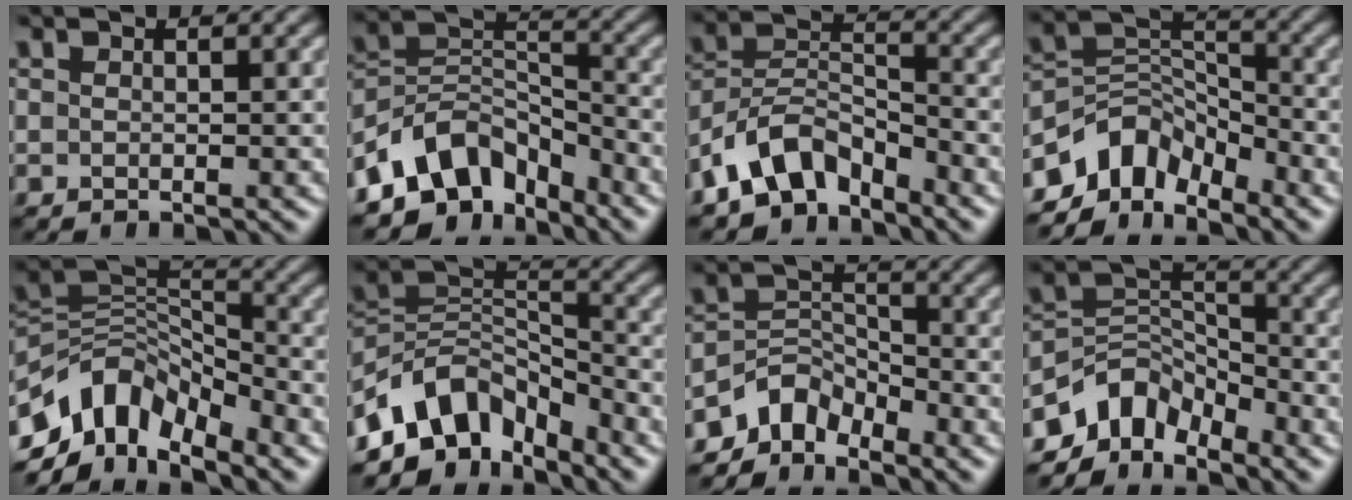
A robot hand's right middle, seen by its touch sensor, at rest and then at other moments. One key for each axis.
{"total": 7.8, "fx": -5.5, "fy": 4.5, "fz": 3.3, "tx": -0.039, "ty": 0.002, "tz": -0.116}
{"total": 6.4, "fx": -4.6, "fy": 3.4, "fz": 2.9, "tx": -0.049, "ty": 0.002, "tz": -0.096}
{"total": 5.9, "fx": -4.4, "fy": 3.4, "fz": 2.1, "tx": -0.025, "ty": 0.002, "tz": -0.089}
{"total": 8.9, "fx": -5.7, "fy": 4.9, "fz": 4.7, "tx": -0.072, "ty": 0.003, "tz": -0.116}
{"total": 8.2, "fx": -5.6, "fy": 4.5, "fz": 4.0, "tx": -0.051, "ty": 0.003, "tz": -0.117}
{"total": 4.0, "fx": -3.3, "fy": 2.0, "fz": 1.0, "tx": -0.012, "ty": 0.005, "tz": -0.073}
{"total": 5.6, "fx": -4.3, "fy": 3.1, "fz": 1.9, "tx": -0.025, "ty": 0.002, "tz": -0.088}